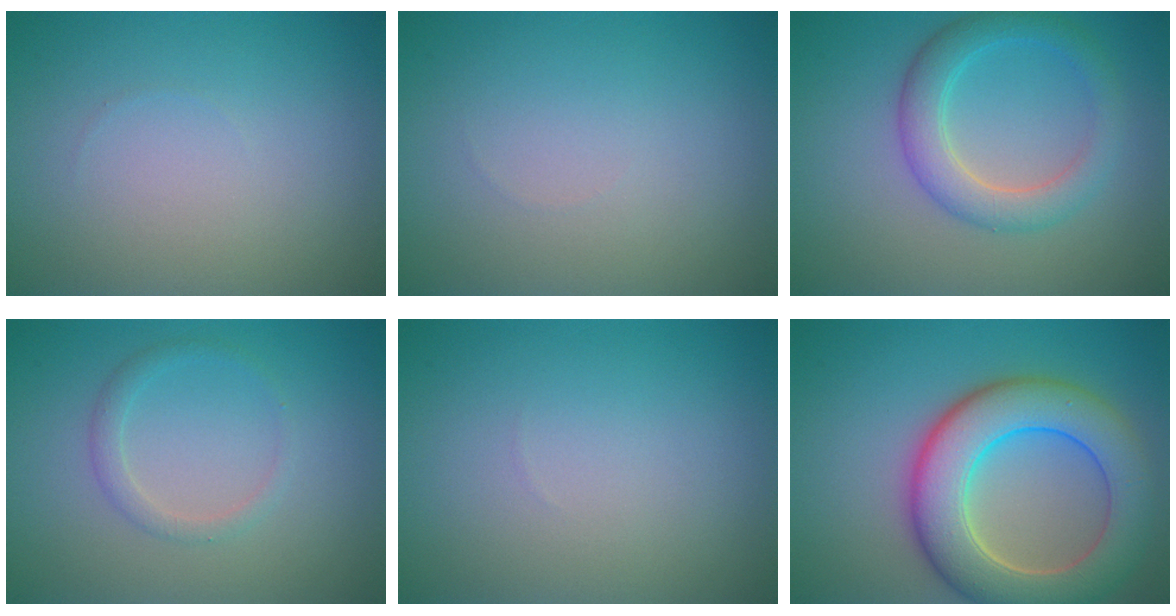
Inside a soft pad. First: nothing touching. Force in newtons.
{"total": 0.0}
{"total": 4.0, "press": 4.0, "slide": 0.3}
{"total": 1.5, "press": 1.5, "slide": 0.1}
{"total": 0.0}
{"total": 9.2, "press": 9.2, "slide": 0.6}